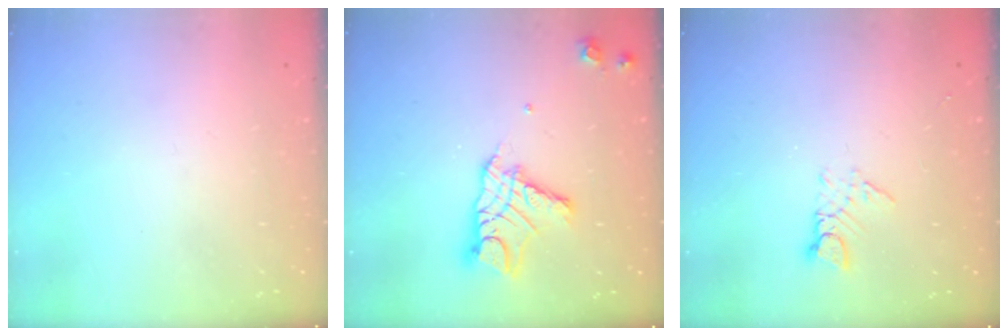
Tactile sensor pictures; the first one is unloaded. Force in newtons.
{"total": 12.0, "press": 11.9, "slide": 1.0}
{"total": 2.6, "press": 2.6, "slide": 0.3}